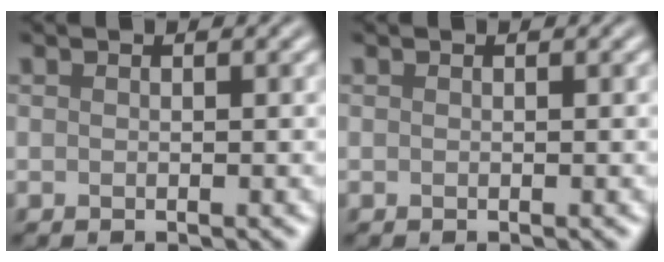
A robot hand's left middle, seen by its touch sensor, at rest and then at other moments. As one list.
[{"total": 0.0}]